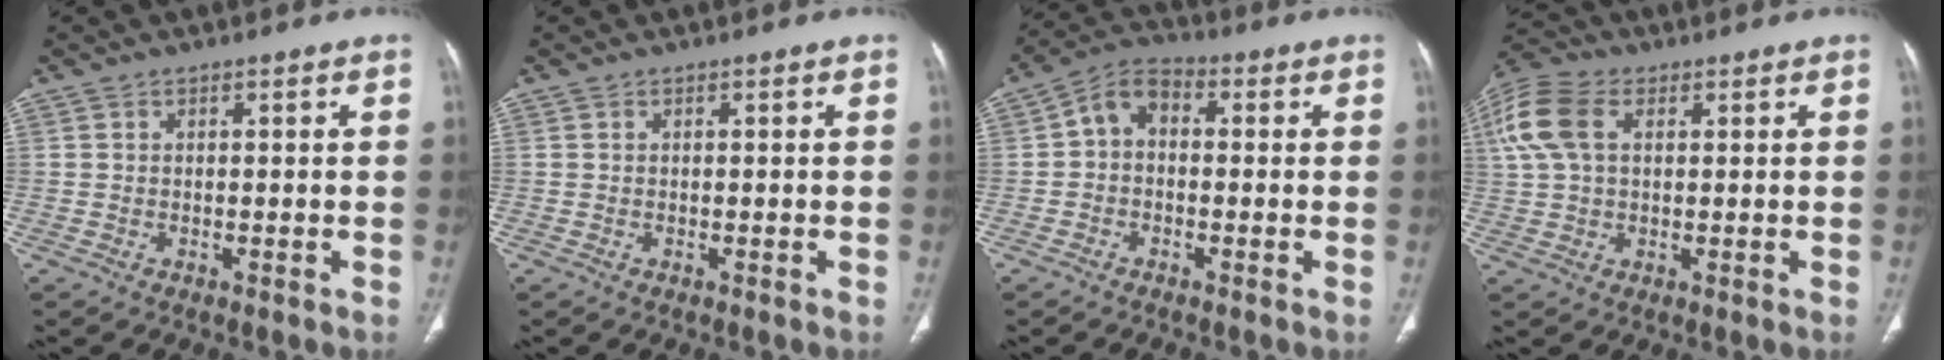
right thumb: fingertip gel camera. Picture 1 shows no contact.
{"total": 0.0}
{"total": 6.3, "force": [0.0, 4.5, 4.4], "torque": [-0.059, 0.020, -0.018]}
{"total": 12.3, "force": [3.7, 7.9, 8.7], "torque": [-0.213, 0.023, 0.070]}